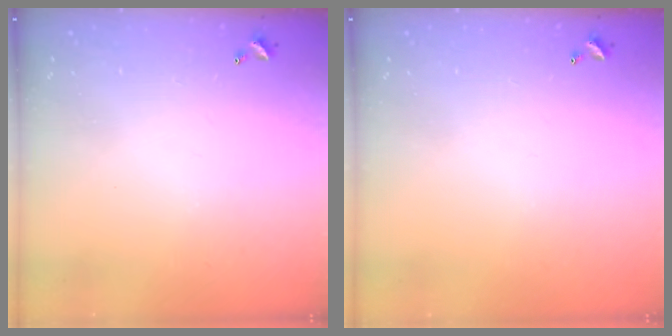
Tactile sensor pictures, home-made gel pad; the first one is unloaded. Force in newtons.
{"total": 0.0}